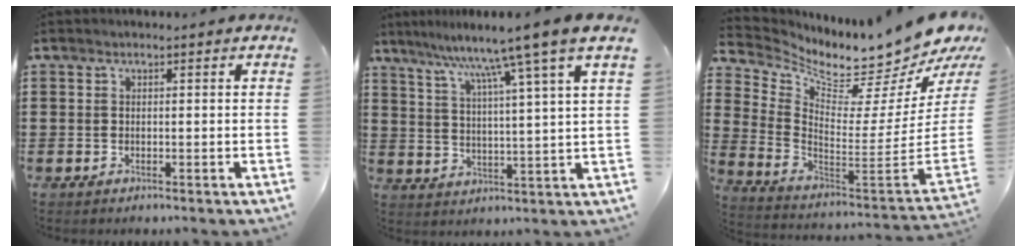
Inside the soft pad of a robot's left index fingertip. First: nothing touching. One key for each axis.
{"total": 8.5, "fx": 6.7, "fy": -1.6, "fz": 5.0, "tx": -0.118, "ty": -0.044, "tz": 0.099}
{"total": 5.7, "fx": 5.5, "fy": 0.6, "fz": 1.4, "tx": -0.053, "ty": -0.087, "tz": 0.081}